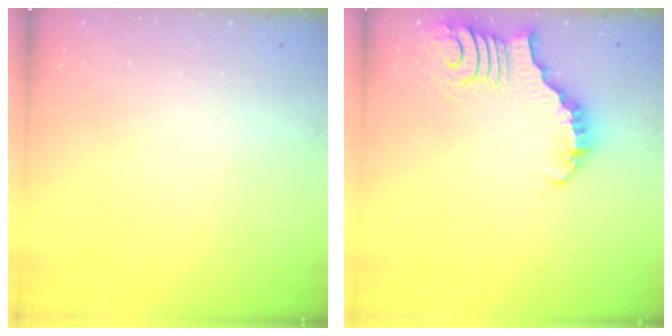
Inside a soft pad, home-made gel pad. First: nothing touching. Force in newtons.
{"total": 3.5, "press": 3.5, "slide": 0.5}